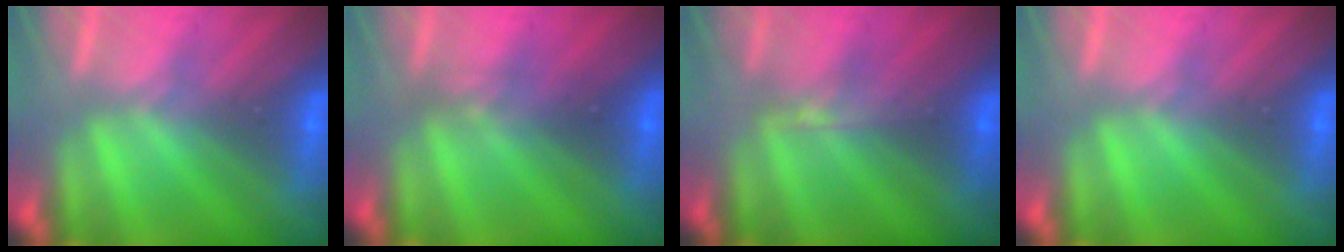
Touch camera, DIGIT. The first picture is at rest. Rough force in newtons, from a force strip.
{"total": 2.3}
{"total": 2.8}
{"total": 0.0}